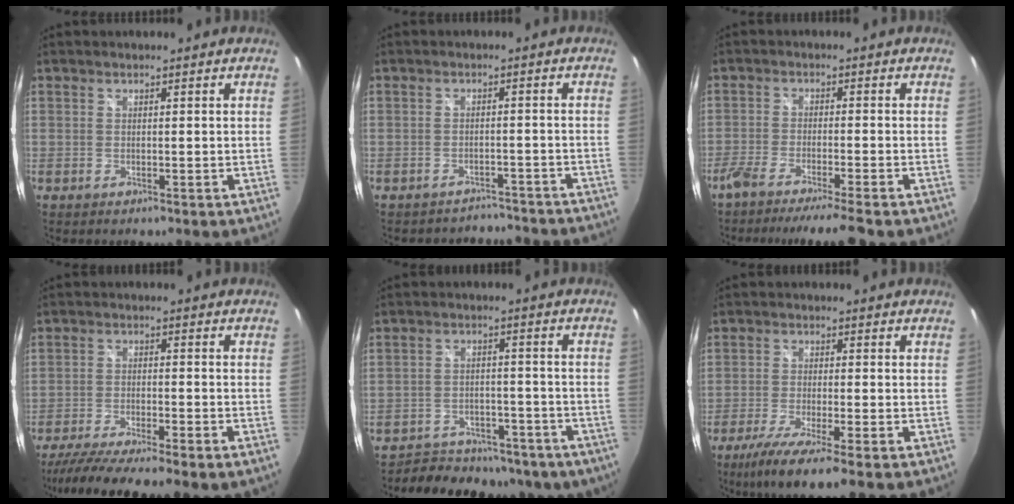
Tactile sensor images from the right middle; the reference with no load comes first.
{"total": 9.3, "force": [-8.6, 2.9, 1.9], "torque": [-0.040, 0.006, -0.102]}
{"total": 9.1, "force": [-7.9, -1.1, 4.3], "torque": [-0.087, -0.026, -0.129]}
{"total": 12.9, "force": [-10.5, 0.2, 7.5], "torque": [-0.146, -0.041, -0.168]}
{"total": 19.2, "force": [-15.3, 8.8, 7.5], "torque": [-0.149, 0.003, -0.189]}
{"total": 9.3, "force": [-6.2, 0.3, 6.9], "torque": [-0.149, -0.036, -0.109]}